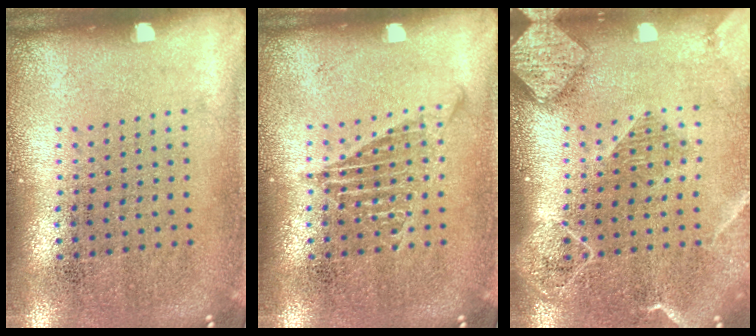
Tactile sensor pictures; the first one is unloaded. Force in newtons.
{"total": 1.4, "press": 1.4, "slide": 0.2}
{"total": 2.1, "press": 1.9, "slide": 1.0}